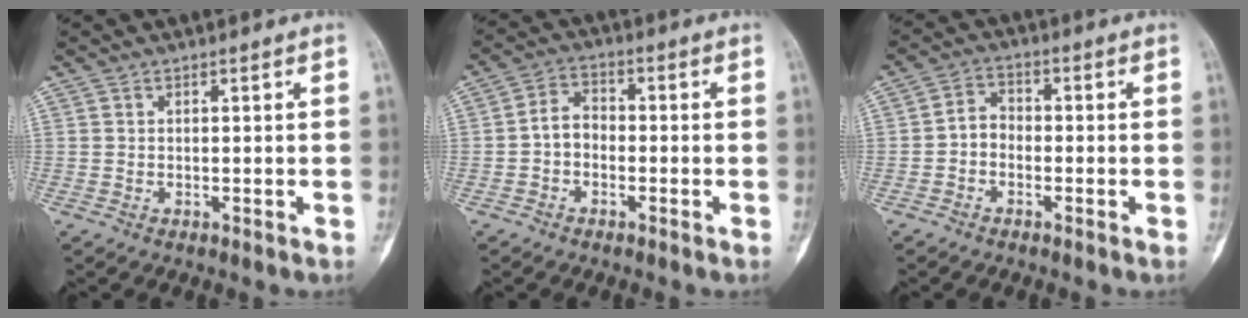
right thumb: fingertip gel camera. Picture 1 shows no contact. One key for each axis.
{"total": 4.9, "fx": -1.1, "fy": 3.7, "fz": 3.0, "tx": -0.039, "ty": 0.020, "tz": -0.031}
{"total": 4.6, "fx": -1.4, "fy": 3.6, "fz": 2.6, "tx": -0.028, "ty": 0.022, "tz": -0.038}